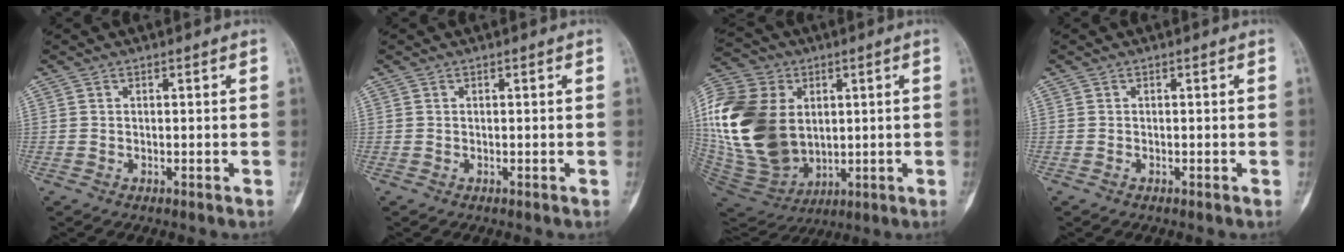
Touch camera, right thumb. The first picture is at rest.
{"total": 0.0}
{"total": 26.6, "force": [2.8, 19.1, 18.3], "torque": [-0.382, -0.012, 0.066]}
{"total": 0.0}